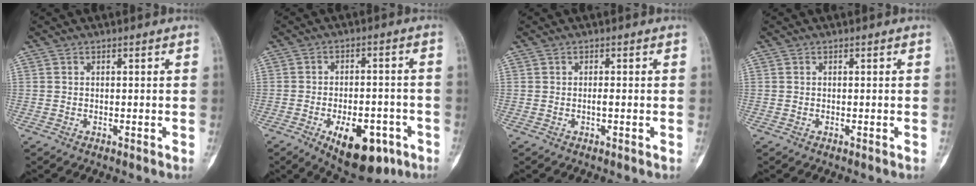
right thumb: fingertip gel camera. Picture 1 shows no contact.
{"total": 13.5, "force": [-6.3, 6.7, 9.8], "torque": [-0.123, 0.020, -0.080]}
{"total": 0.8, "force": [-0.1, 0.2, 0.7], "torque": [-0.017, -0.001, -0.003]}
{"total": 0.0}